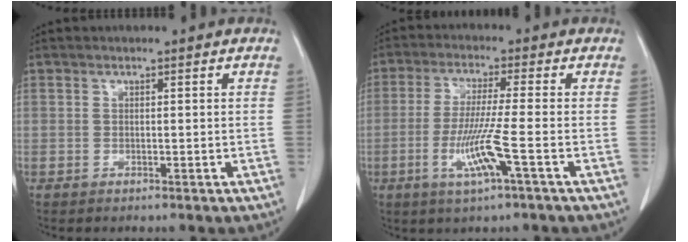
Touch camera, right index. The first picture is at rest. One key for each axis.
{"total": 8.1, "fx": -2.7, "fy": -0.7, "fz": 7.6, "tx": -0.153, "ty": -0.016, "tz": -0.055}